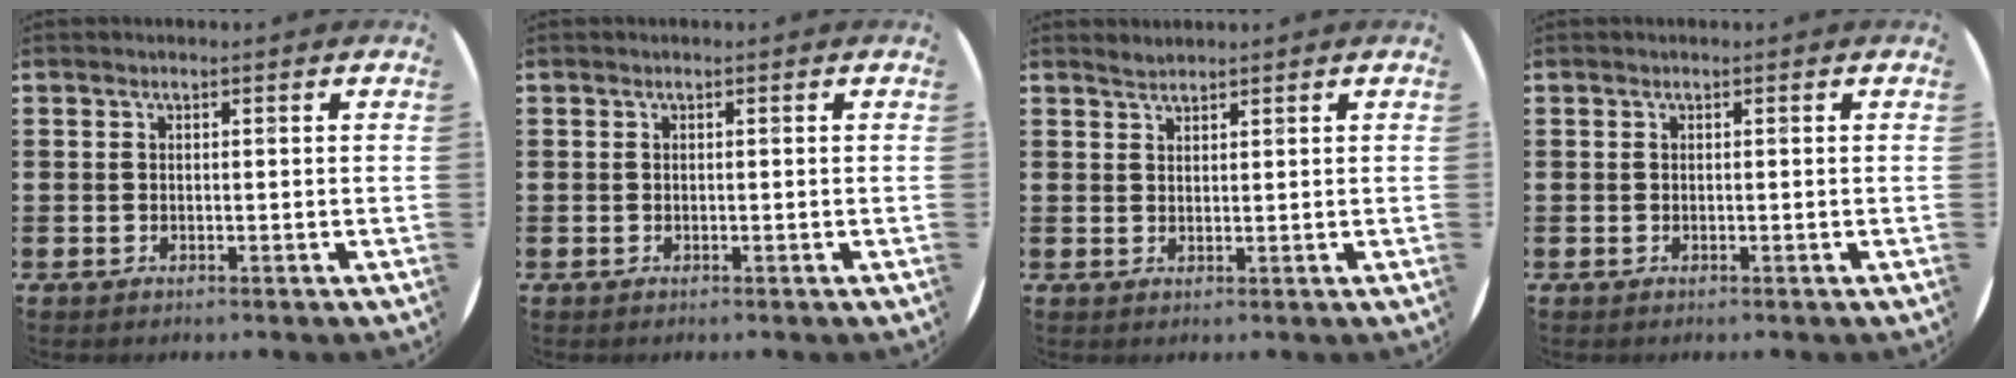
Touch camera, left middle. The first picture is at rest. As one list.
[{"total": 0.0}, {"total": 1.4, "force": [1.4, 0.1, 0.1], "torque": [-0.002, 0.002, 0.027]}, {"total": 0.0}]